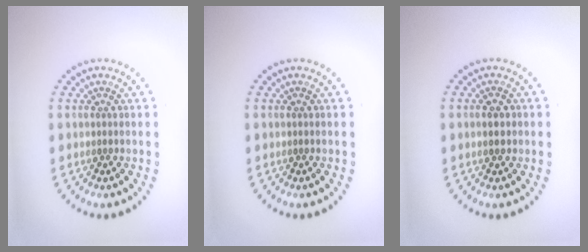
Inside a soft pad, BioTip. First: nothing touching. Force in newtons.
{"total": 0.0}
{"total": 2.1, "press": 2.1, "slide": 0.2}